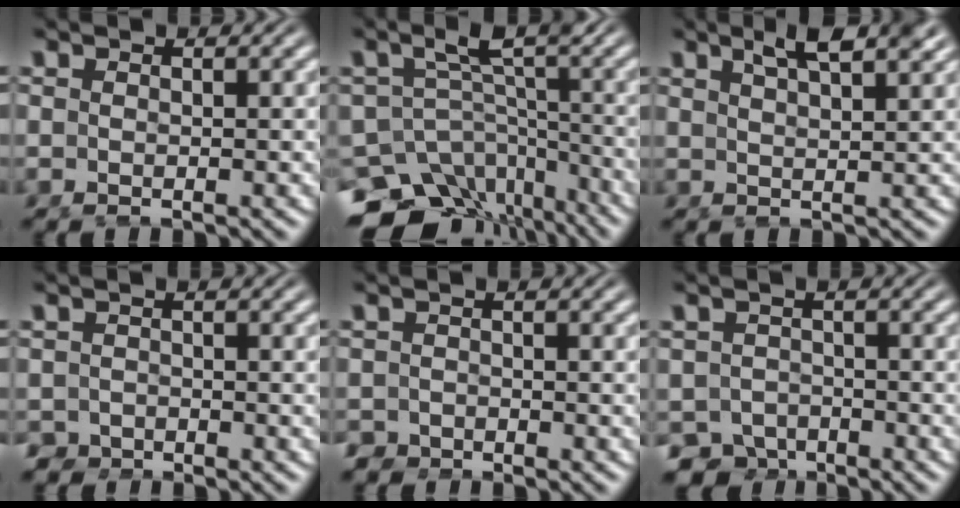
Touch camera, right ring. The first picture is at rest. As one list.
[{"total": 15.7, "force": [-7.0, 11.7, 7.8], "torque": [-0.149, -0.061, -0.107]}, {"total": 4.0, "force": [2.9, 0.4, 2.8], "torque": [-0.036, 0.015, 0.045]}, {"total": 3.0, "force": [-2.4, 1.8, 0.2], "torque": [-0.003, -0.018, -0.043]}, {"total": 2.6, "force": [-2.4, 1.2, 0.0], "torque": [0.003, -0.014, -0.043]}, {"total": 7.1, "force": [-4.6, 5.2, 1.8], "torque": [-0.022, -0.030, -0.077]}]